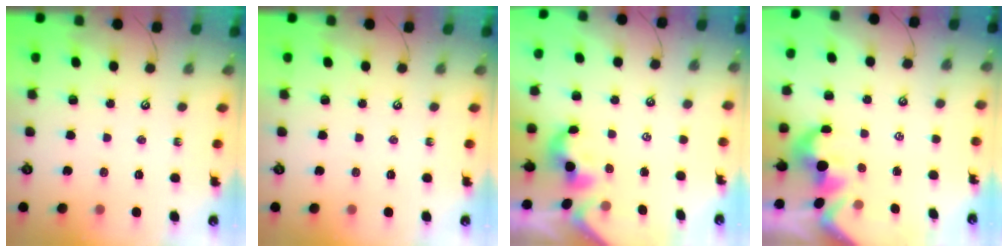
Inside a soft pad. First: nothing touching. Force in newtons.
{"total": 0.0}
{"total": 0.0}
{"total": 1.7, "press": 1.4, "slide": 1.0}